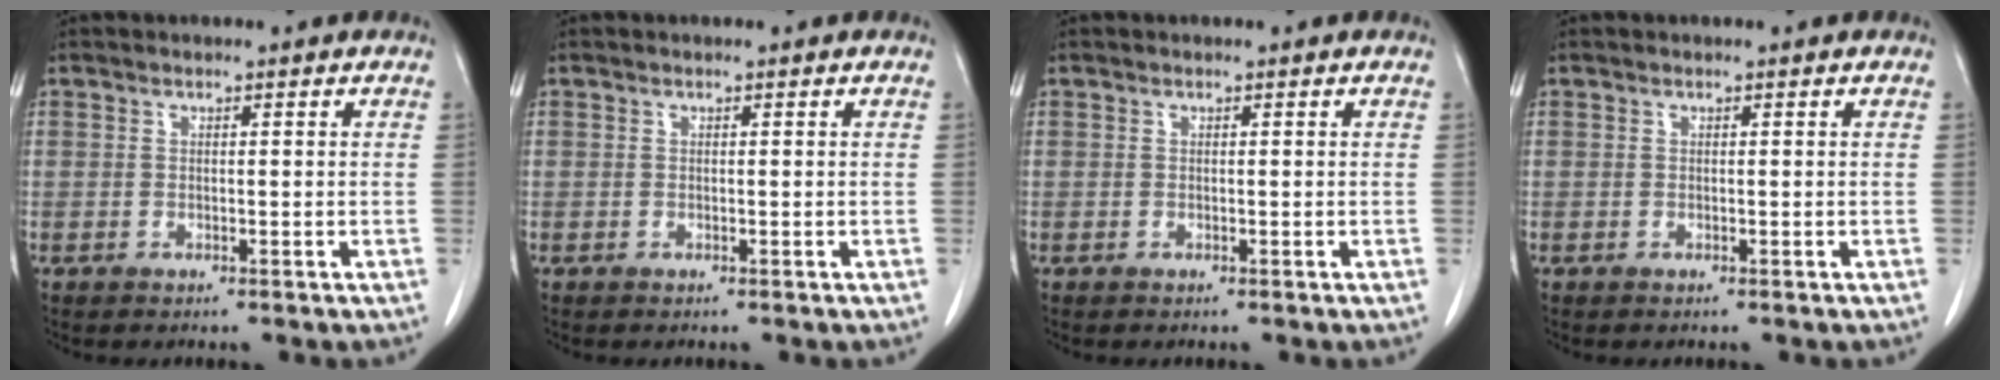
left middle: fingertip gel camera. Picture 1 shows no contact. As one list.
[{"total": 0.0}, {"total": 0.0}, {"total": 0.0}]